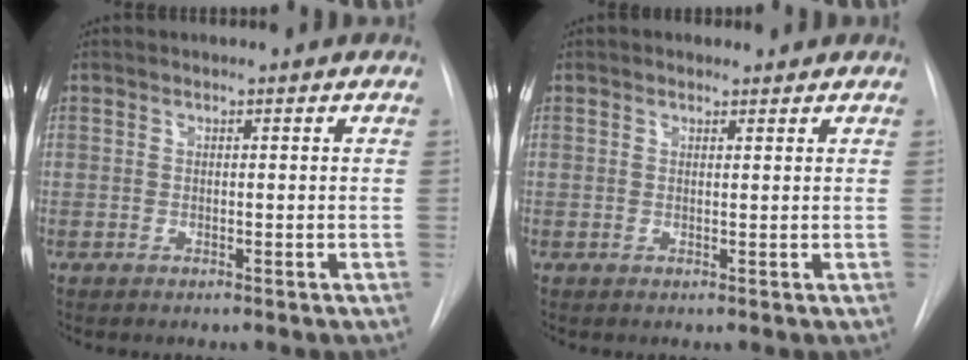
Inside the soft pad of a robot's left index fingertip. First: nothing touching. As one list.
[{"total": 1.1, "force": [0.8, 0.7, 0.2], "torque": [-0.004, 0.002, 0.008]}]